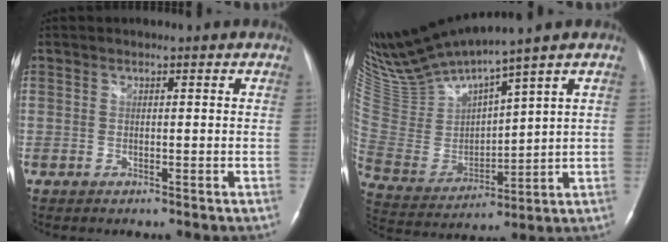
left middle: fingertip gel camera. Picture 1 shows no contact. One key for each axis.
{"total": 14.8, "fx": 13.5, "fy": -0.6, "fz": 6.1, "tx": -0.138, "ty": -0.017, "tz": 0.282}